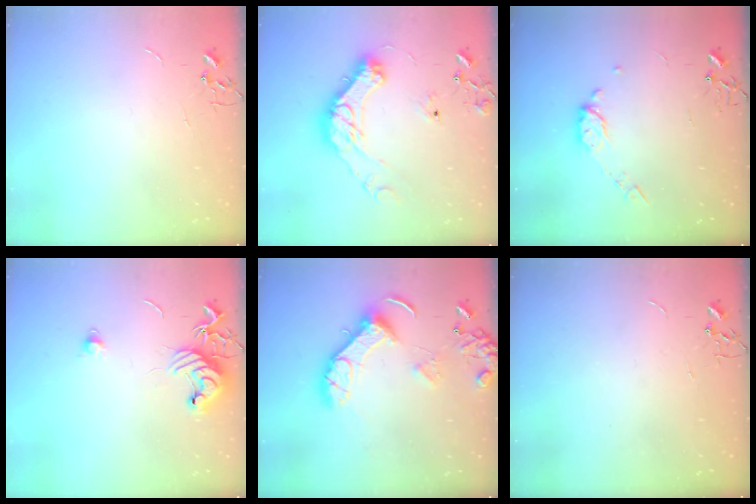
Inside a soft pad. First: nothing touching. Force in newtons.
{"total": 17.4, "press": 17.2, "slide": 2.4}
{"total": 8.4, "press": 8.3, "slide": 1.0}
{"total": 11.0, "press": 10.9, "slide": 0.9}
{"total": 13.8, "press": 13.7, "slide": 1.3}
{"total": 0.0}